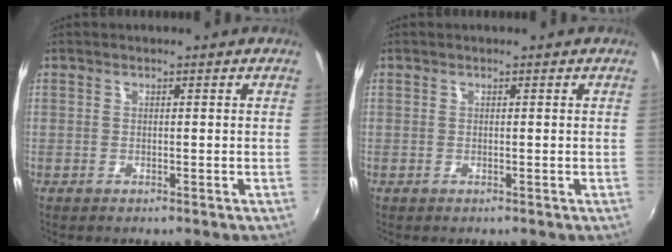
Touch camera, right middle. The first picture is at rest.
{"total": 0.0}